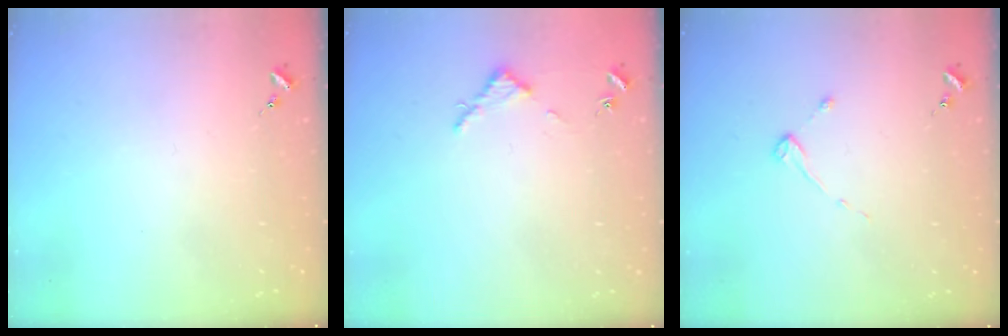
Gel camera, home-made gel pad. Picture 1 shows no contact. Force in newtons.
{"total": 2.8, "press": 2.8, "slide": 0.3}
{"total": 2.6, "press": 2.5, "slide": 0.4}